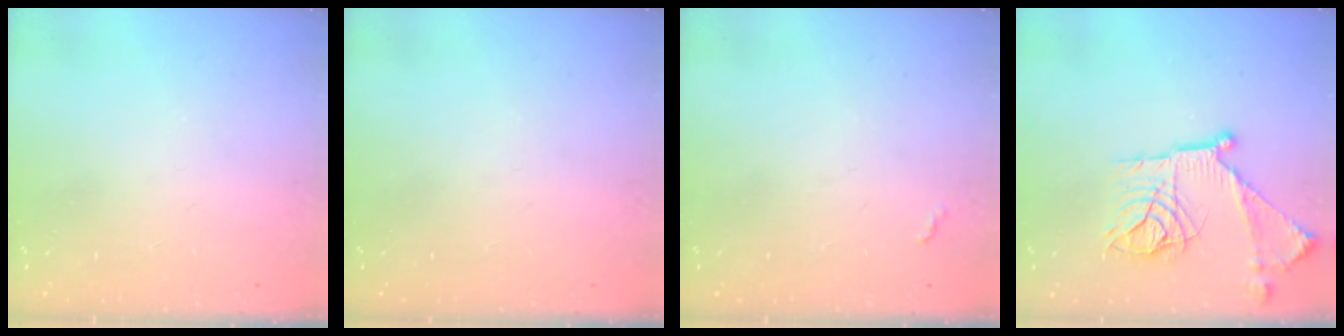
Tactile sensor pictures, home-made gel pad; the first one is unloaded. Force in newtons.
{"total": 0.0}
{"total": 3.2, "press": 3.2, "slide": 0.5}
{"total": 18.7, "press": 18.6, "slide": 1.5}